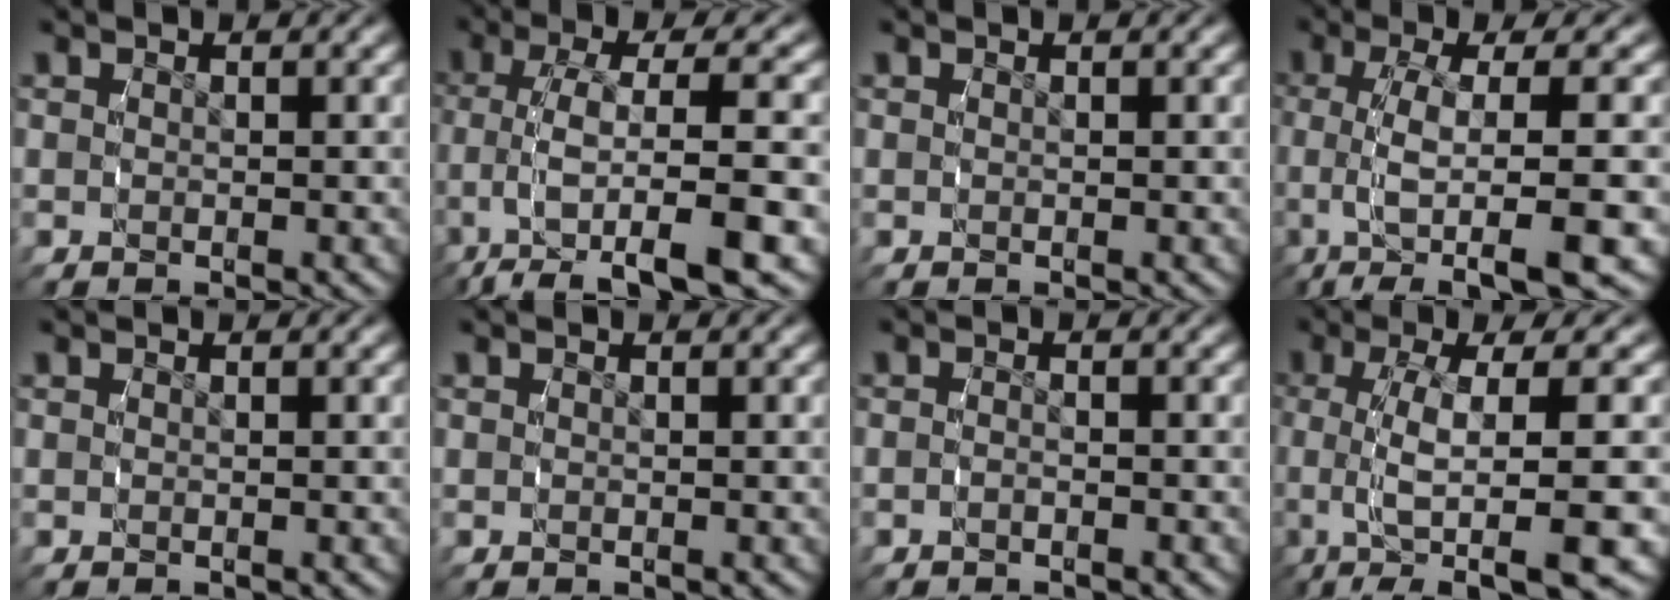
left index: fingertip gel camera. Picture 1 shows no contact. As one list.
[{"total": 9.2, "force": [-5.1, 3.3, 6.9], "torque": [-0.142, -0.040, -0.055]}, {"total": 0.0}, {"total": 8.1, "force": [-4.0, 2.4, 6.7], "torque": [-0.130, -0.032, -0.042]}, {"total": 0.0}, {"total": 0.0}, {"total": 1.0, "force": [-0.9, 0.1, 0.4], "torque": [-0.011, 0.000, -0.018]}, {"total": 9.0, "force": [-4.6, 2.8, 7.2], "torque": [-0.135, -0.031, -0.051]}]